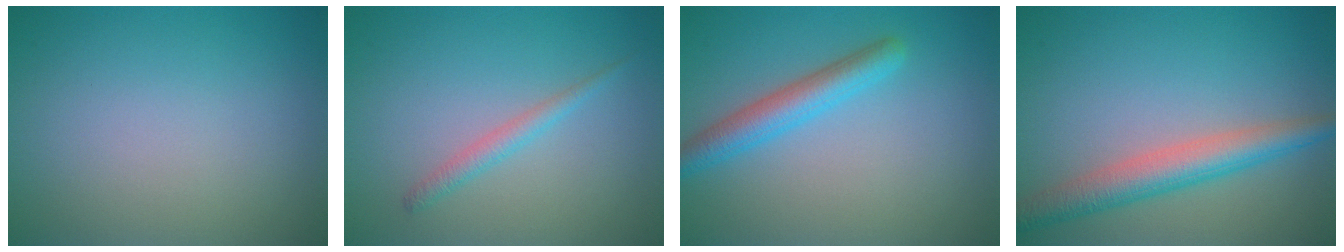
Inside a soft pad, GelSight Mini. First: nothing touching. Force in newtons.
{"total": 1.4, "press": 1.4, "slide": 0.1}
{"total": 3.4, "press": 3.4, "slide": 0.1}
{"total": 4.5, "press": 4.5, "slide": 0.2}